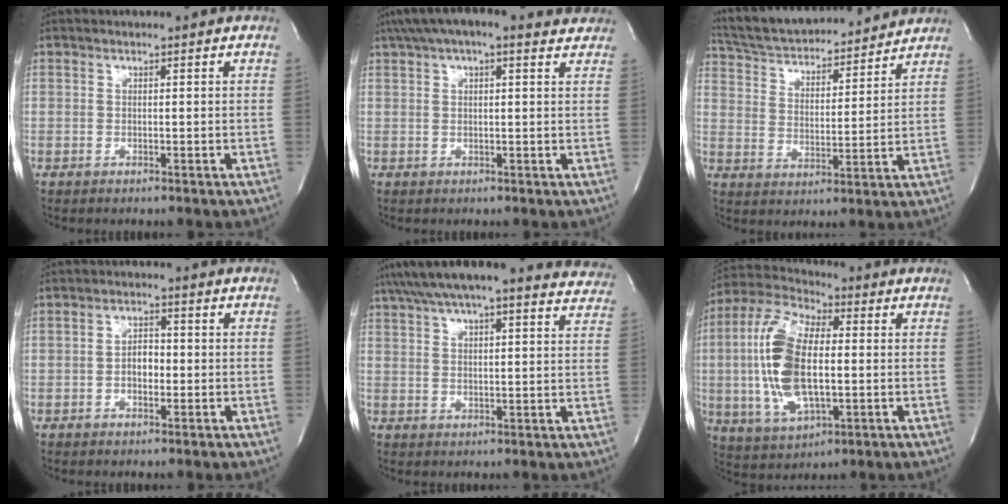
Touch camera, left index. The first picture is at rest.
{"total": 11.9, "force": [9.2, 3.2, 6.8], "torque": [-0.116, 0.048, 0.122]}
{"total": 19.5, "force": [18.0, 4.1, 6.2], "torque": [-0.116, 0.024, 0.279]}
{"total": 3.3, "force": [-0.7, 1.8, 2.7], "torque": [-0.046, 0.008, -0.011]}
{"total": 24.9, "force": [21.6, 4.7, 11.4], "torque": [-0.187, 0.004, 0.266]}
{"total": 15.7, "force": [-0.4, 6.4, 14.3], "torque": [-0.319, 0.007, -0.007]}